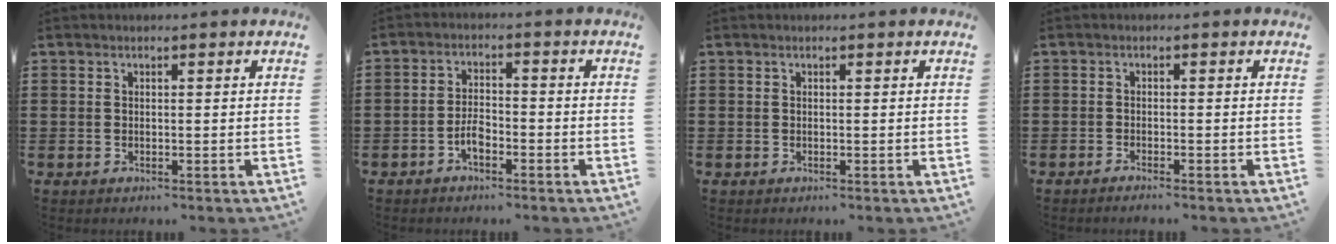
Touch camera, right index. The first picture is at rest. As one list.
[{"total": 3.3, "force": [-1.9, 1.4, 2.3], "torque": [-0.058, 0.002, -0.040]}, {"total": 0.0}, {"total": 1.0, "force": [-1.0, -0.1, 0.1], "torque": [-0.004, -0.001, -0.019]}]